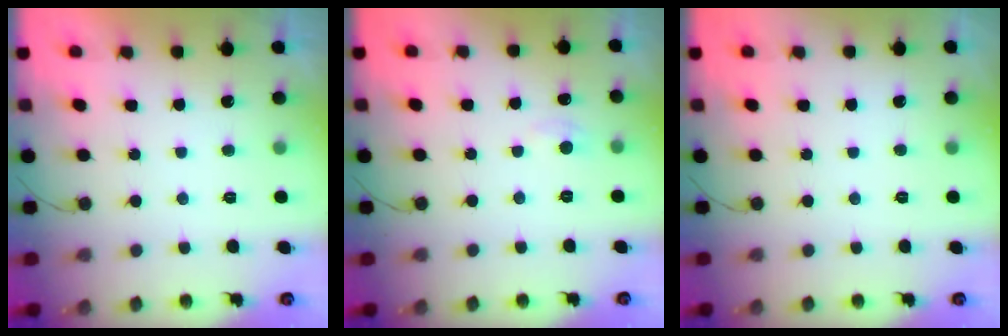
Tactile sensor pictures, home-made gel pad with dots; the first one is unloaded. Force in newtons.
{"total": 2.5, "press": 2.4, "slide": 0.4}
{"total": 0.0}